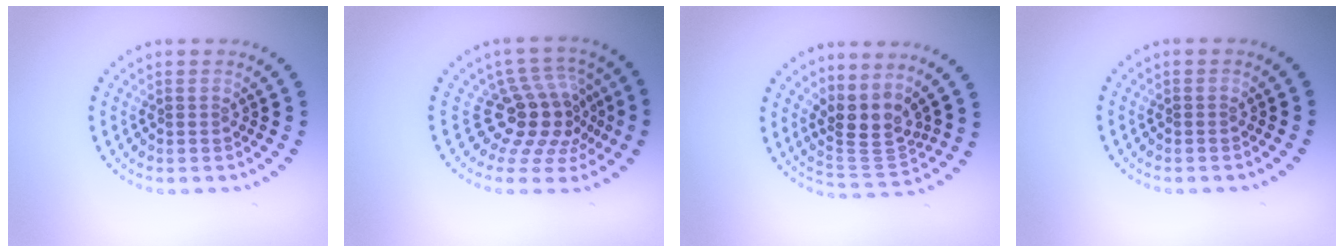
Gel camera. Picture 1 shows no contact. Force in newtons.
{"total": 5.2, "press": 3.8, "slide": 3.5}
{"total": 3.5, "press": 2.6, "slide": 2.4}
{"total": 0.0}